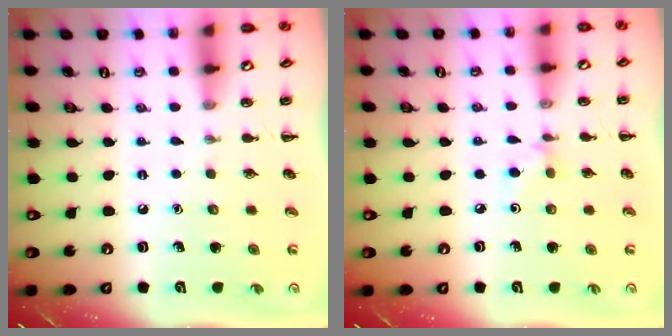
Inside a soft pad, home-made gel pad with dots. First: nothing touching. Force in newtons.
{"total": 3.4, "press": 3.2, "slide": 1.2}